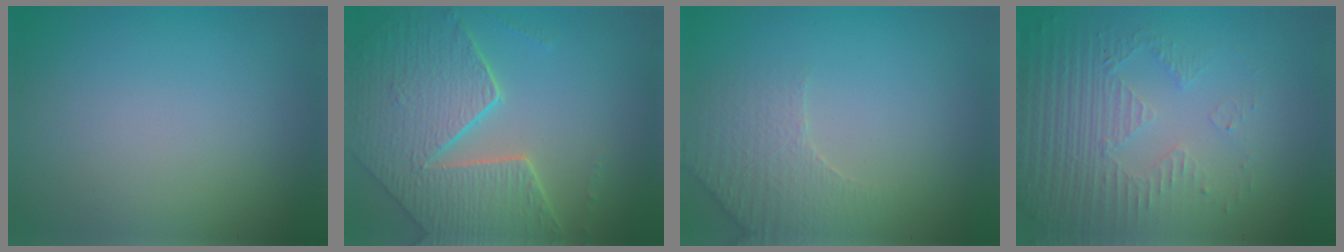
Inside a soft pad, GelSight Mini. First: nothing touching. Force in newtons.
{"total": 8.1, "press": 5.9, "slide": 5.5}
{"total": 3.3, "press": 3.2, "slide": 0.9}
{"total": 5.3, "press": 3.5, "slide": 4.1}